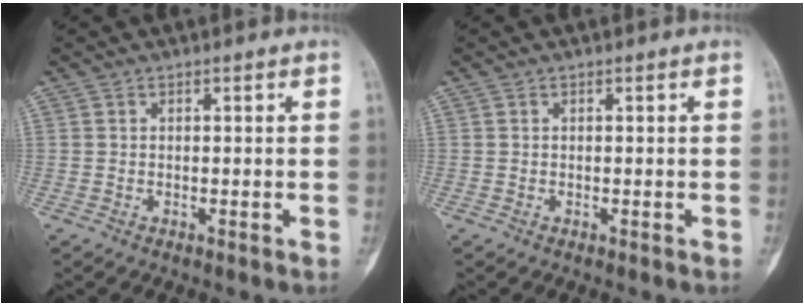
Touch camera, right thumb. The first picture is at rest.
{"total": 0.0}